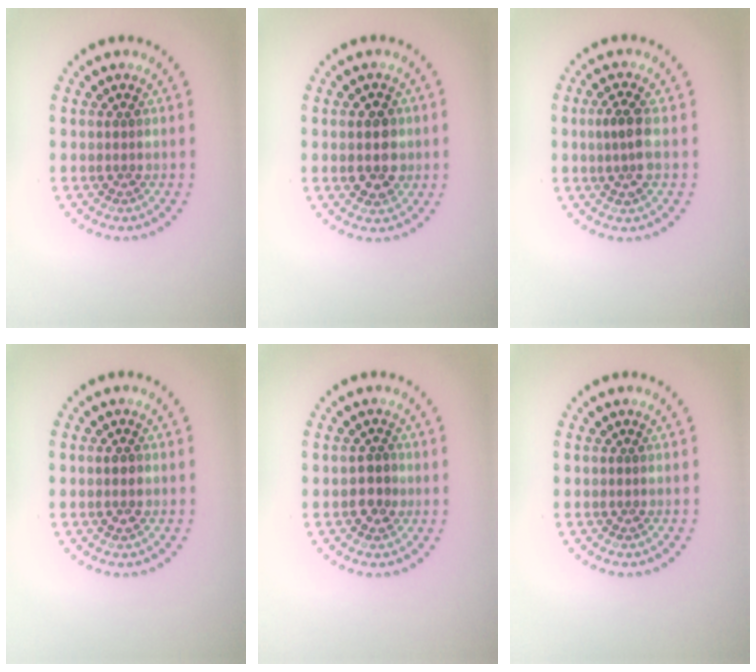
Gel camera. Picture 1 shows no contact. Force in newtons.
{"total": 3.1, "press": 3.0, "slide": 0.4}
{"total": 2.6, "press": 2.4, "slide": 0.9}
{"total": 1.5, "press": 1.5, "slide": 0.1}
{"total": 1.9, "press": 1.8, "slide": 0.7}
{"total": 0.0}